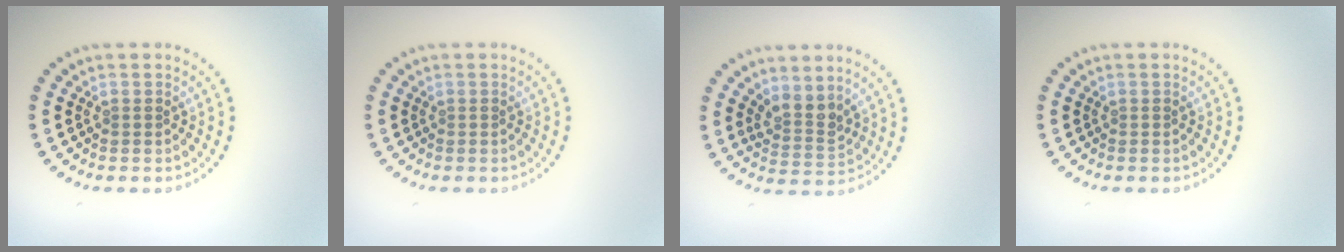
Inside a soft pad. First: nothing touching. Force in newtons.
{"total": 0.0}
{"total": 2.6, "press": 2.0, "slide": 1.7}
{"total": 0.0}